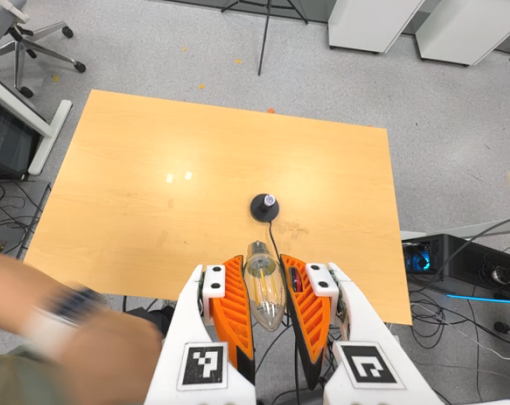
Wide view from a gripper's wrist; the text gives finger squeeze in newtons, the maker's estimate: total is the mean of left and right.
{"total": 19.2, "left": 20.5, "right": 17.8}